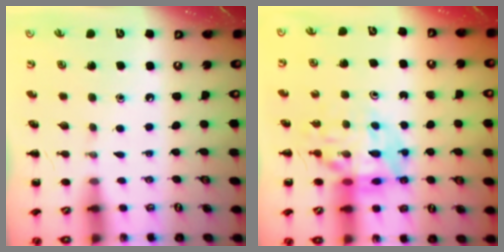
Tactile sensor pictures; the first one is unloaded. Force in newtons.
{"total": 11.2, "press": 10.8, "slide": 3.1}